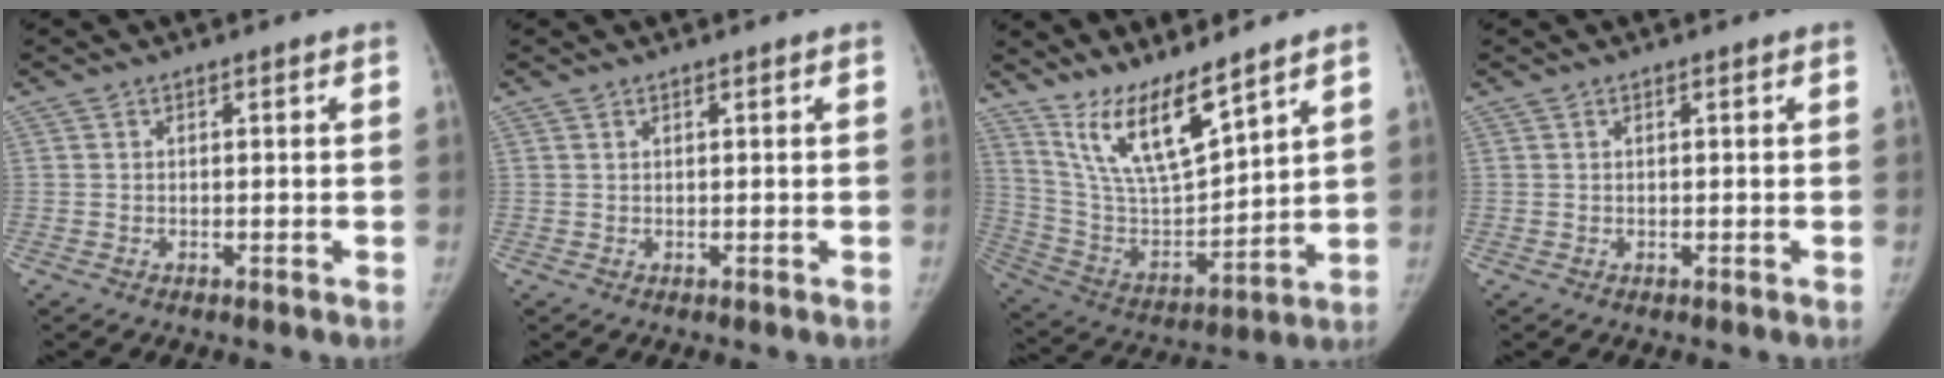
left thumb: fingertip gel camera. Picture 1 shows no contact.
{"total": 0.0}
{"total": 14.5, "force": [10.7, 3.4, 9.1], "torque": [-0.148, -0.069, 0.220]}
{"total": 0.0}